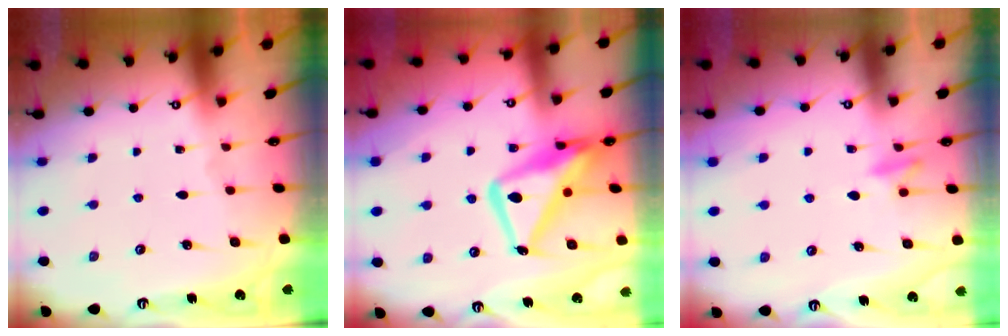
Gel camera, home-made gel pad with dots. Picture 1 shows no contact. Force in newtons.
{"total": 17.2, "press": 17.1, "slide": 1.6}
{"total": 8.5, "press": 8.4, "slide": 1.5}